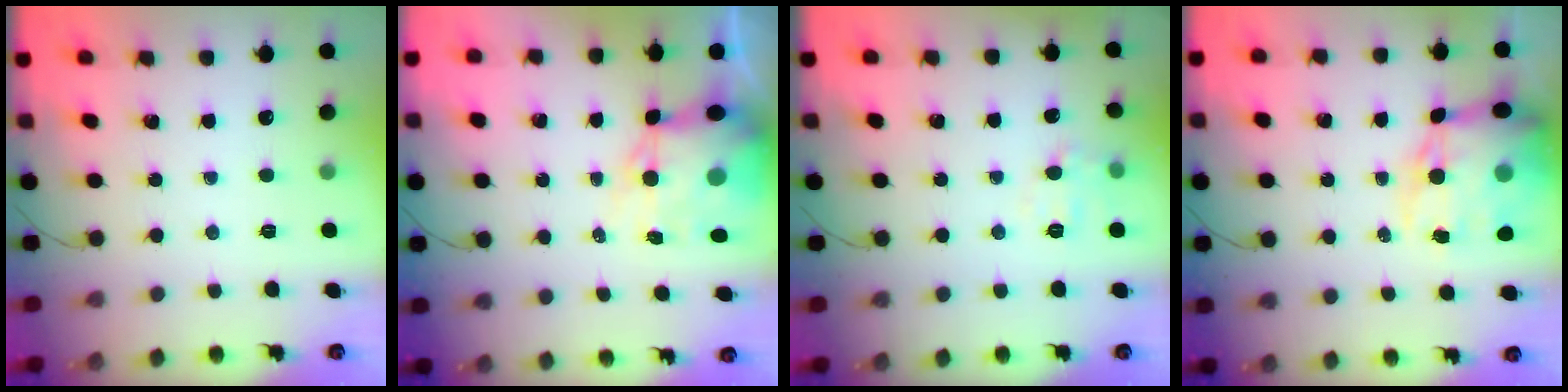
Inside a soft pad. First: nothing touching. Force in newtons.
{"total": 11.1, "press": 10.7, "slide": 2.8}
{"total": 5.8, "press": 5.7, "slide": 1.1}
{"total": 20.0, "press": 19.6, "slide": 4.3}